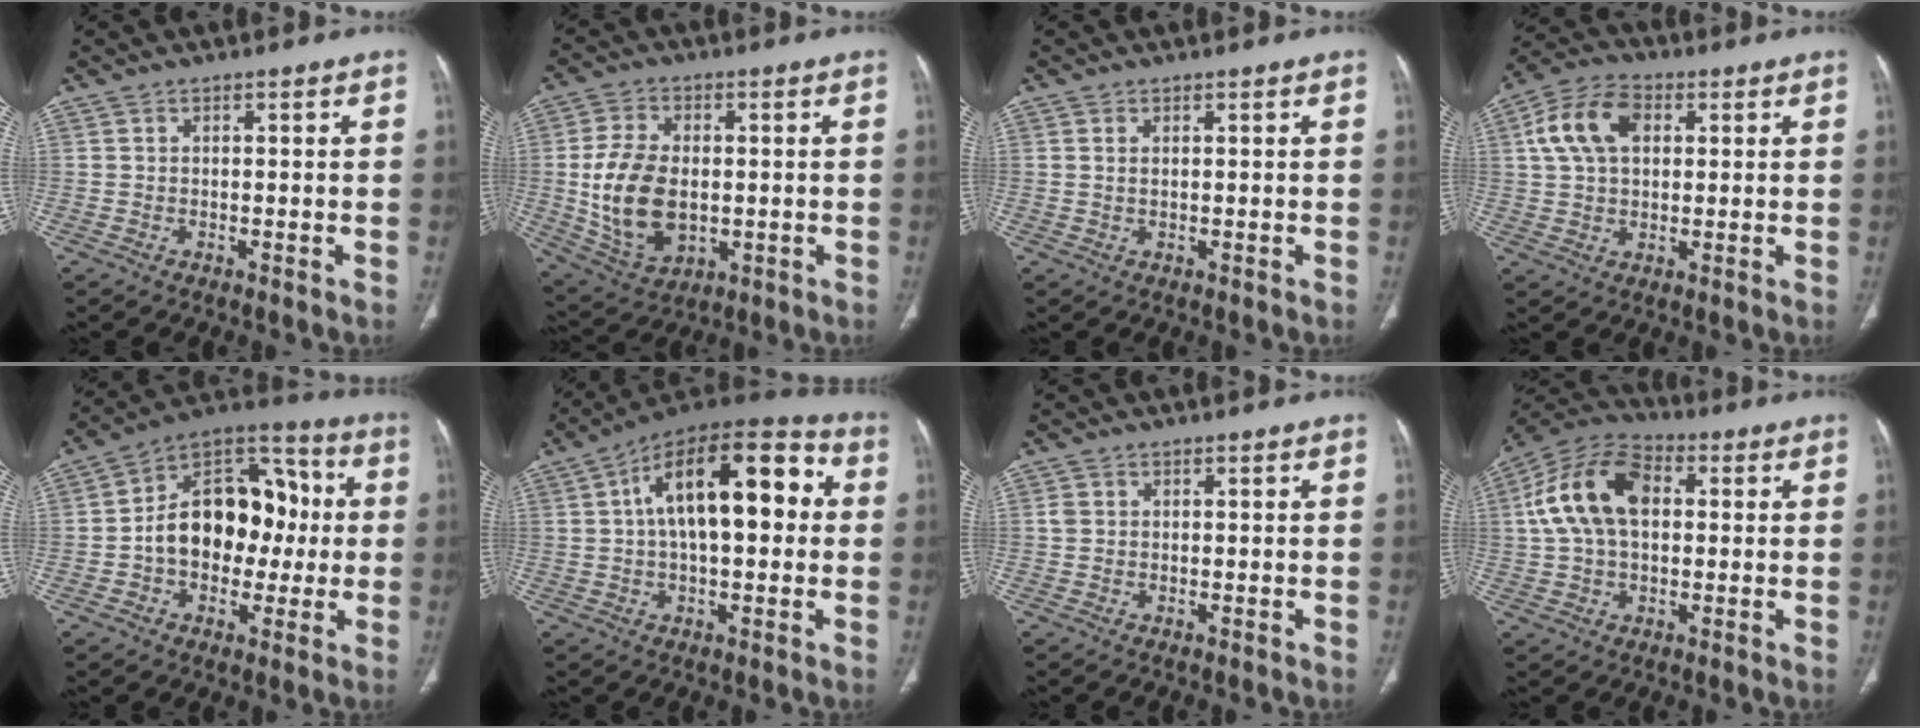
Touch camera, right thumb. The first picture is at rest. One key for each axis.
{"total": 14.6, "fx": -0.7, "fy": 9.4, "fz": 11.2, "tx": -0.208, "ty": -0.005, "tz": 0.006}
{"total": 1.0, "fx": 0.4, "fy": 0.5, "fz": 0.8, "tx": -0.023, "ty": 0.003, "tz": 0.011}
{"total": 11.3, "fx": 3.0, "fy": 7.4, "fz": 7.9, "tx": -0.146, "ty": 0.018, "tz": 0.049}
{"total": 19.2, "fx": -0.4, "fy": 13.3, "fz": 13.9, "tx": -0.168, "ty": 0.044, "tz": -0.012}
{"total": 20.2, "fx": 3.3, "fy": 9.6, "fz": 17.5, "tx": -0.254, "ty": 0.040, "tz": 0.041}
{"total": 1.0, "fx": 0.2, "fy": 0.9, "fz": 0.5, "tx": -0.008, "ty": 0.003, "tz": 0.004}
{"total": 15.2, "fx": 2.5, "fy": 9.6, "fz": 11.5, "tx": -0.215, "ty": 0.029, "tz": 0.037}